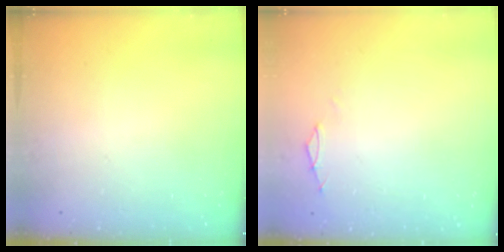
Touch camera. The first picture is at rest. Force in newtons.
{"total": 0.0}